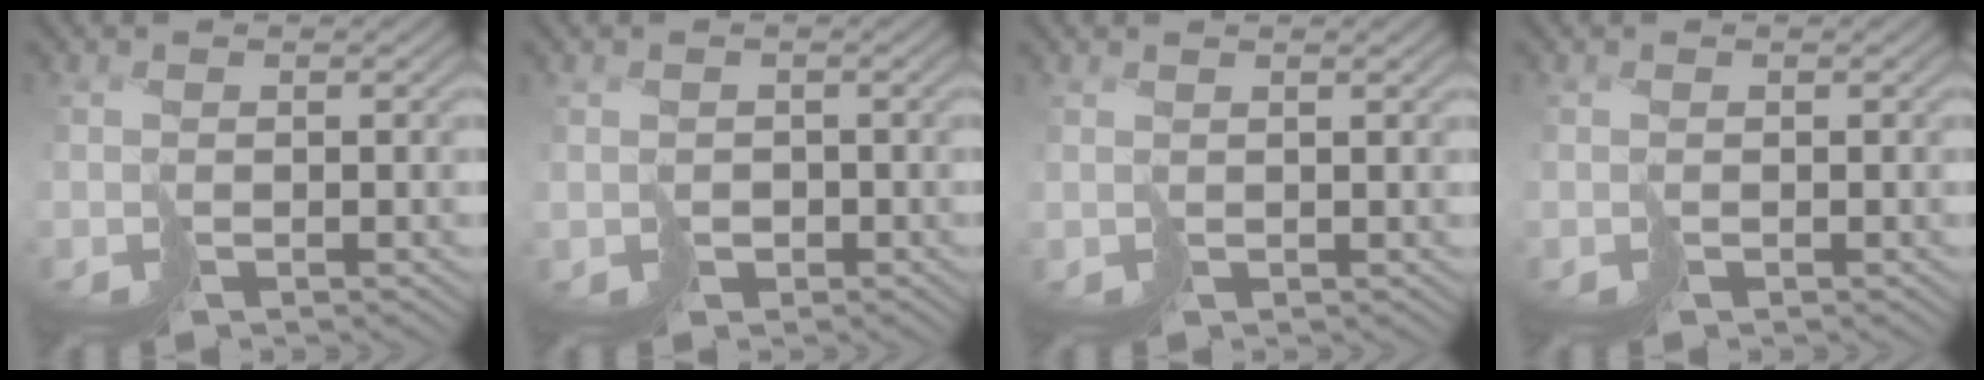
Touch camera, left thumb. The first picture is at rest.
{"total": 1.4, "force": [-0.7, 1.2, -0.1], "torque": [0.003, -0.006, -0.014]}
{"total": 1.0, "force": [0.9, -0.3, 0.4], "torque": [-0.015, -0.002, 0.020]}
{"total": 0.0}